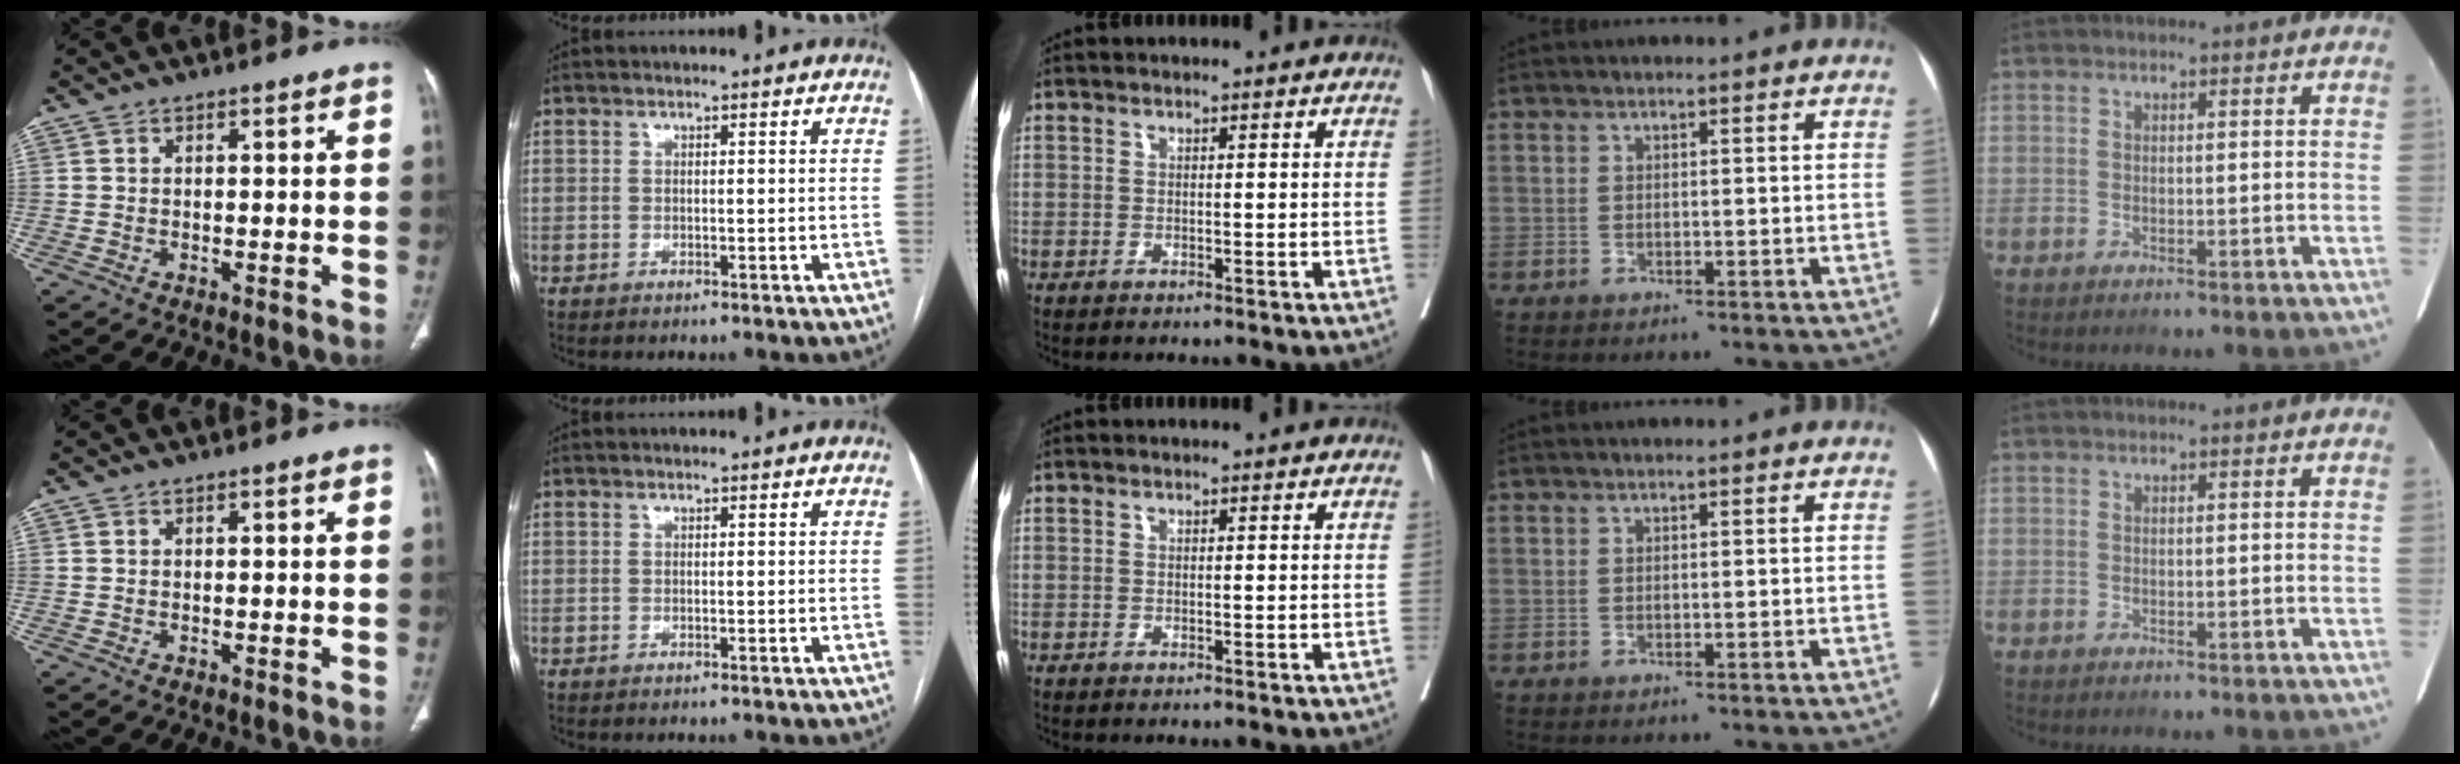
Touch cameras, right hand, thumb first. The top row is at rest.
{}